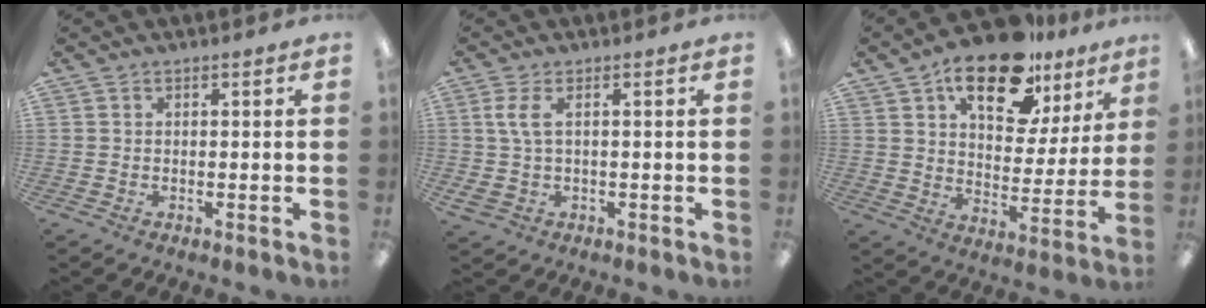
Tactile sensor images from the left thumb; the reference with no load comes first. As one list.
[{"total": 6.0, "force": [1.1, 2.8, 5.2], "torque": [-0.118, 0.001, 0.016]}, {"total": 18.3, "force": [12.1, 8.7, 10.6], "torque": [-0.158, -0.060, 0.206]}]